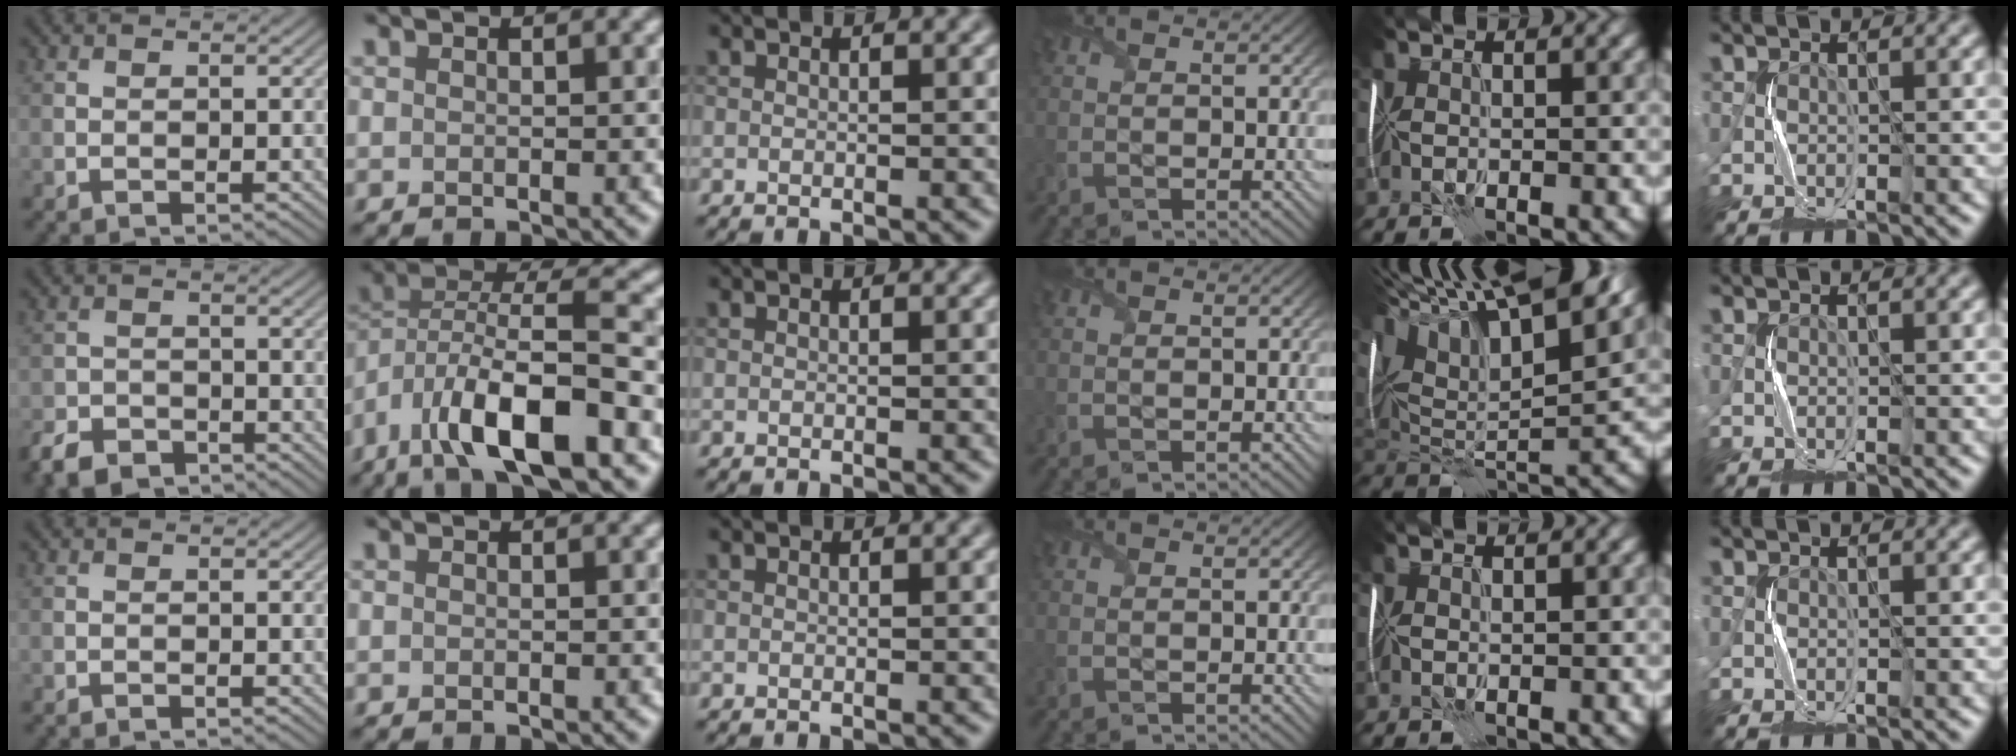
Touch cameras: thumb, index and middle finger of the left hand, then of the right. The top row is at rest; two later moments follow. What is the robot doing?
{"motion": "fold", "object": "plastic wrap"}